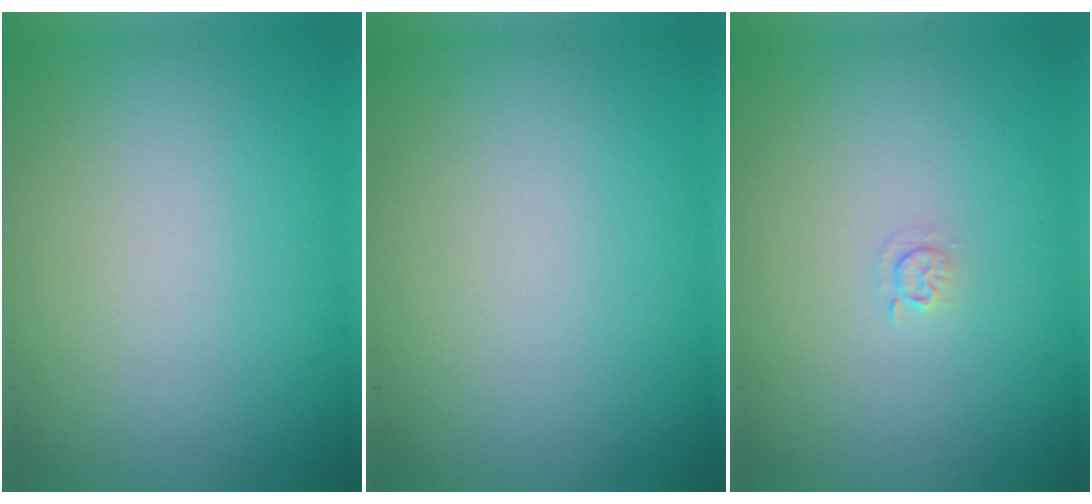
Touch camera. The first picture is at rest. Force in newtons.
{"total": 0.0}
{"total": 0.7, "press": 0.3, "slide": 0.6}